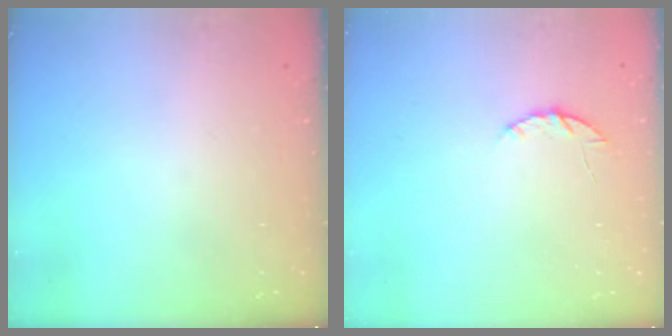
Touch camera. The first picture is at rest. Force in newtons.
{"total": 4.2, "press": 4.2, "slide": 0.5}